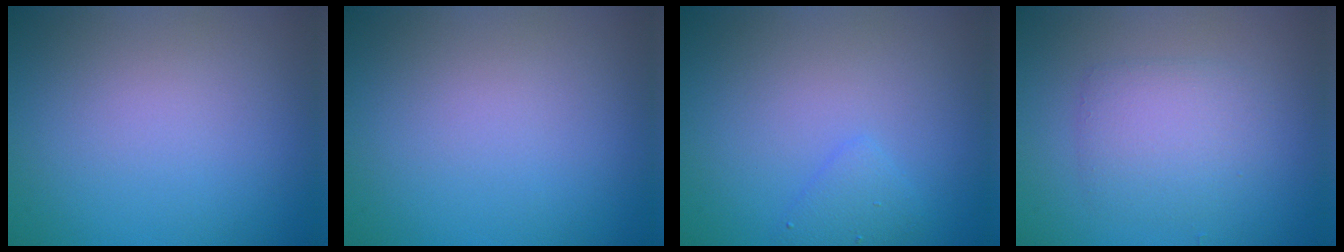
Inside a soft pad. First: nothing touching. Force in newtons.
{"total": 0.0}
{"total": 1.4, "press": 1.4, "slide": 0.1}
{"total": 3.3, "press": 3.3, "slide": 0.1}